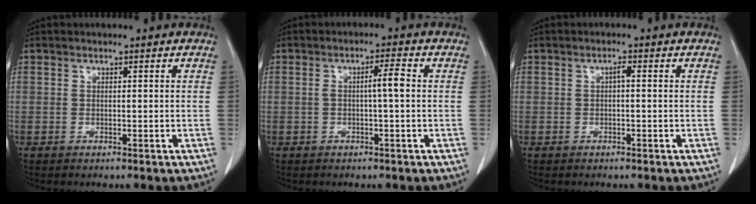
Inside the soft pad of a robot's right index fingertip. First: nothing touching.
{"total": 3.1, "force": [0.0, 0.1, 3.1], "torque": [-0.054, 0.005, -0.001]}
{"total": 1.0, "force": [0.0, 0.2, 1.0], "torque": [-0.016, 0.003, 0.000]}